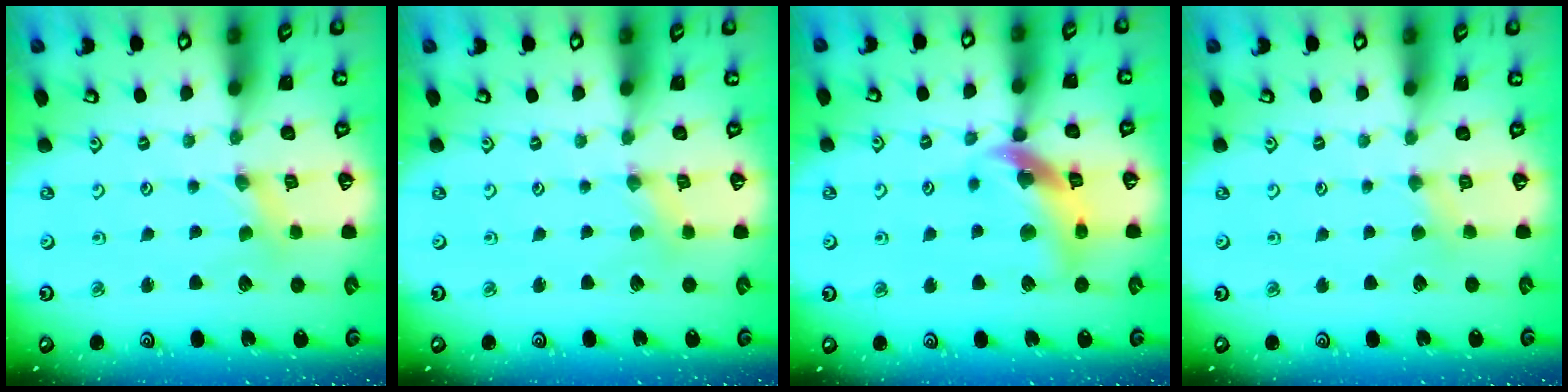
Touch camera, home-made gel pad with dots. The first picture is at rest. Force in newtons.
{"total": 1.8, "press": 1.8, "slide": 0.4}
{"total": 13.9, "press": 13.8, "slide": 1.8}
{"total": 2.1, "press": 2.0, "slide": 0.4}